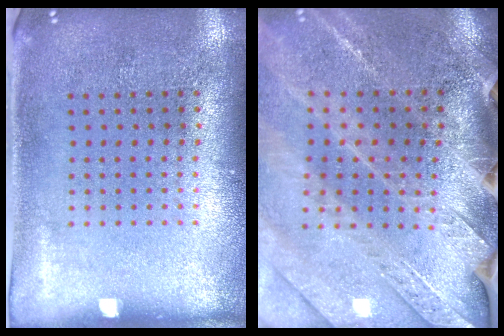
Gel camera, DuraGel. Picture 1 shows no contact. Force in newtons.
{"total": 2.8, "press": 2.8, "slide": 0.7}